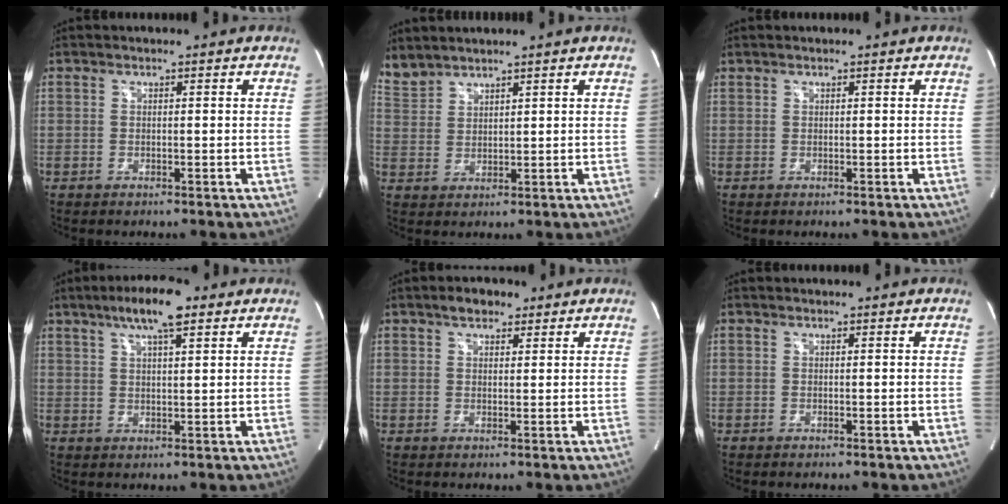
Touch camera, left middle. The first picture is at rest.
{"total": 4.4, "force": [4.3, 0.8, 0.2], "torque": [-0.018, 0.012, 0.100]}
{"total": 0.0}
{"total": 7.7, "force": [4.8, 1.2, 5.9], "torque": [-0.111, 0.015, 0.078]}
{"total": 3.4, "force": [2.3, 1.7, 1.7], "torque": [-0.033, 0.010, 0.037]}
{"total": 0.0}